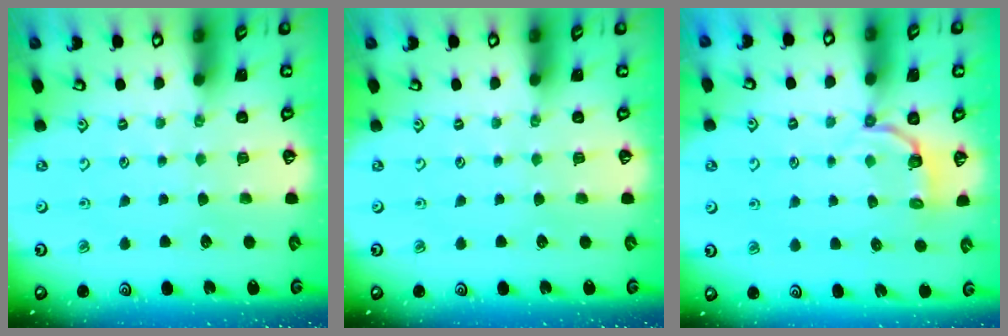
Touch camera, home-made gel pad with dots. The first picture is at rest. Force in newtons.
{"total": 0.0}
{"total": 3.5, "press": 1.7, "slide": 3.1}